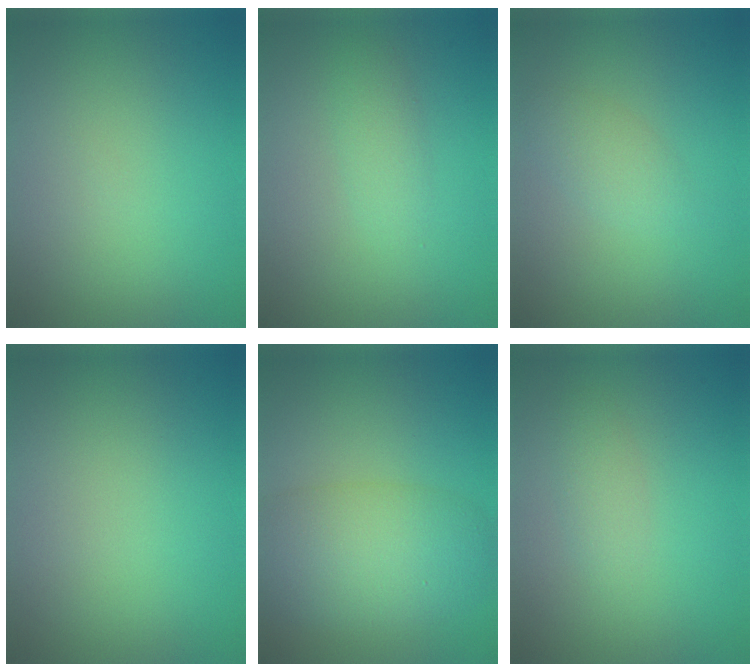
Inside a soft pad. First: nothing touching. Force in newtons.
{"total": 1.5, "press": 1.5, "slide": 0.1}
{"total": 1.8, "press": 1.8, "slide": 0.1}
{"total": 0.0}
{"total": 6.8, "press": 6.8, "slide": 0.4}
{"total": 1.4, "press": 1.4, "slide": 0.1}